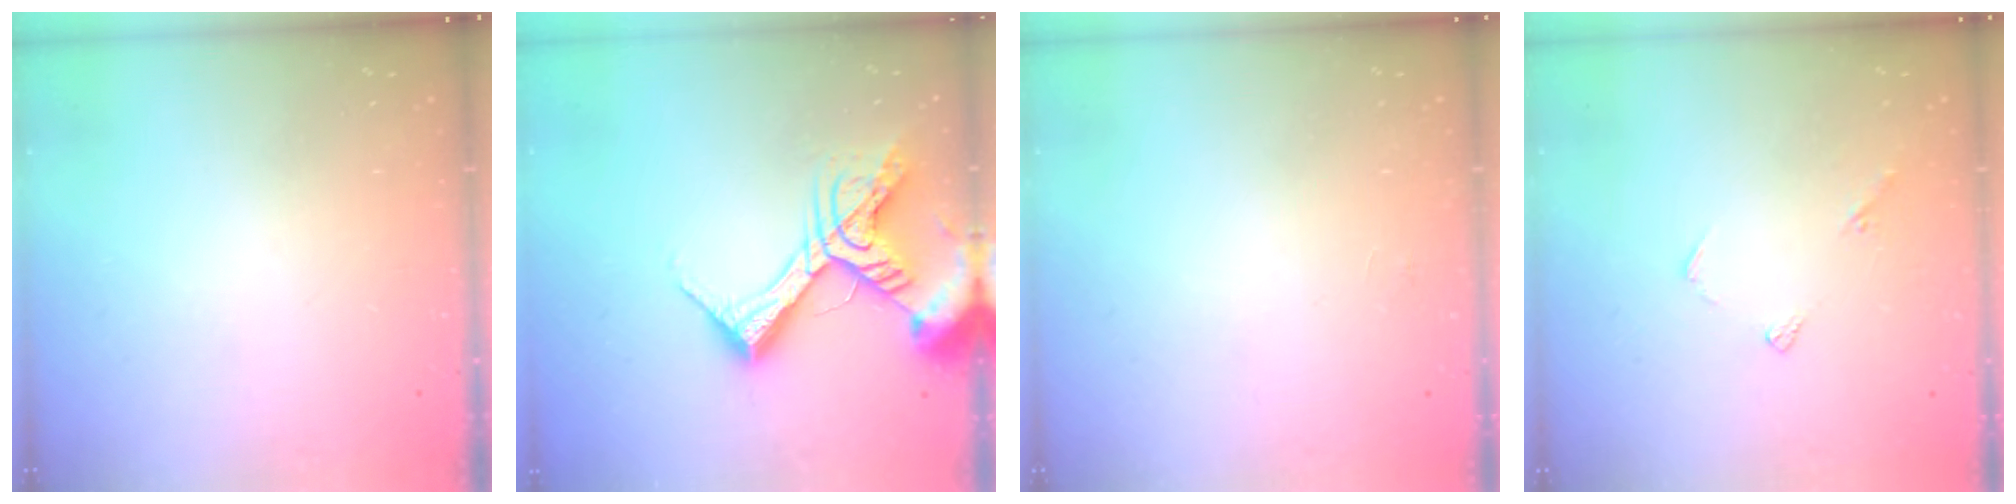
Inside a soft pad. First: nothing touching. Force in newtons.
{"total": 16.6, "press": 16.5, "slide": 2.1}
{"total": 2.3, "press": 2.3, "slide": 0.2}
{"total": 4.7, "press": 4.7, "slide": 0.5}